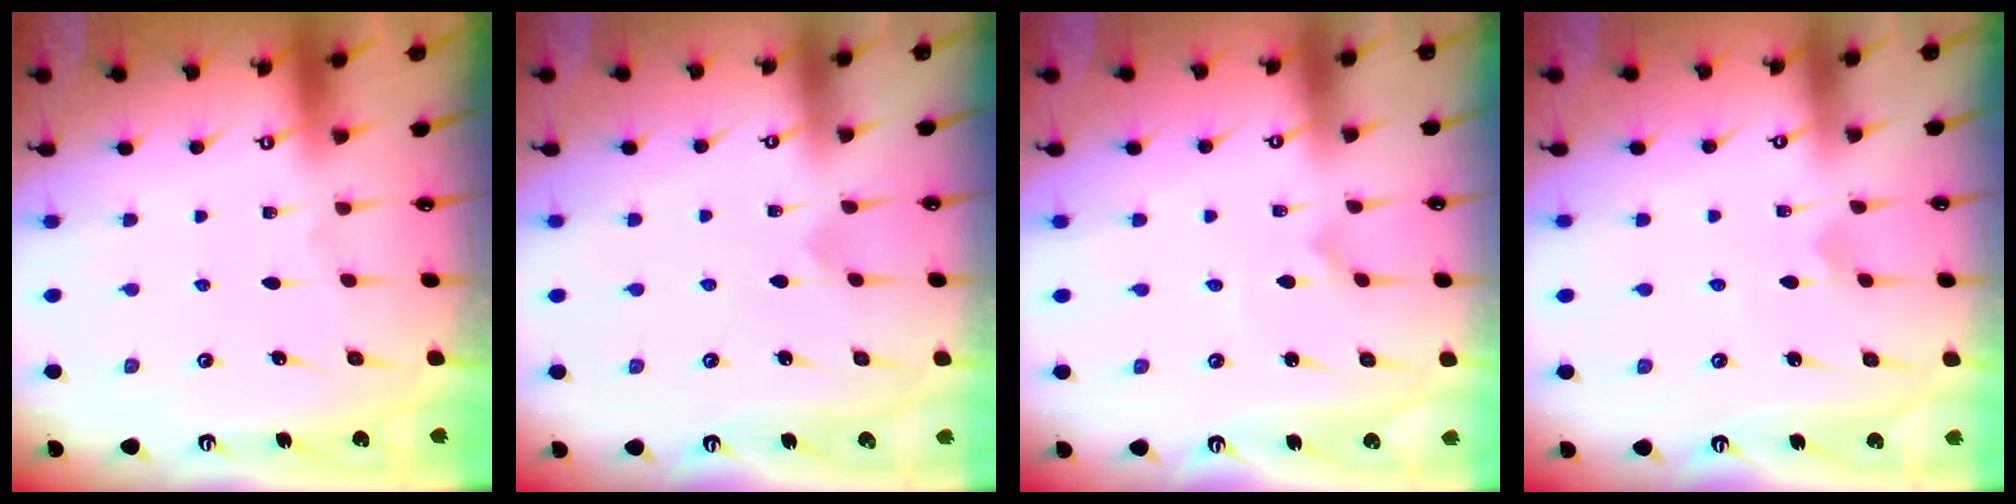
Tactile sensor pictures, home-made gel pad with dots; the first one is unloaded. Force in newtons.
{"total": 2.4, "press": 2.4, "slide": 0.3}
{"total": 1.6, "press": 1.6, "slide": 0.1}
{"total": 2.5, "press": 2.5, "slide": 0.1}